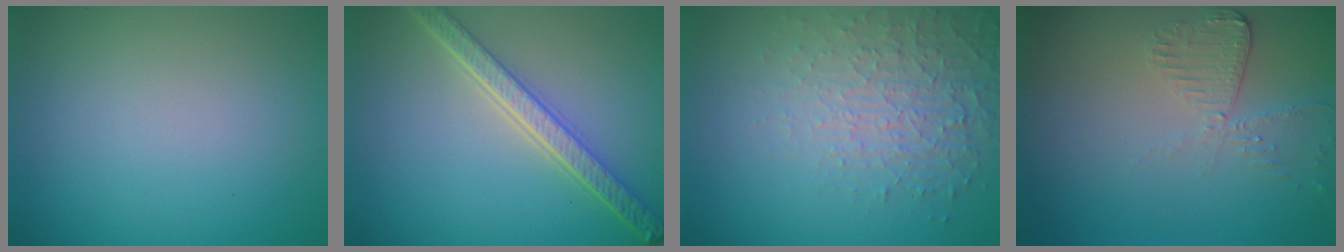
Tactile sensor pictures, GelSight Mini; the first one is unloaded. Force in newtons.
{"total": 5.2, "press": 4.0, "slide": 3.3}
{"total": 5.2, "press": 3.3, "slide": 3.9}
{"total": 2.7, "press": 2.4, "slide": 1.2}